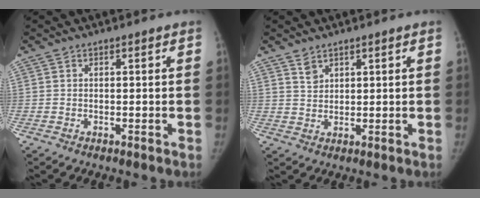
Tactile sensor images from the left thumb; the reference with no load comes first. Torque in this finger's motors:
{"motor_torque": [-0.25, -0.23, -0.06, -0.05, -0.07]}